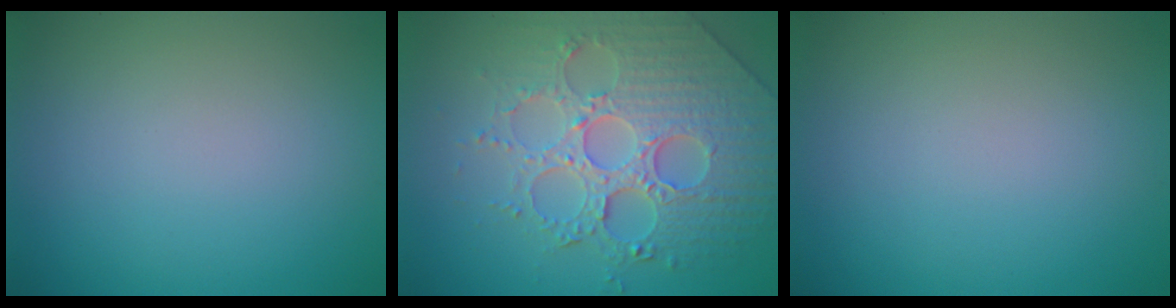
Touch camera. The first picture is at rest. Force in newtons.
{"total": 7.1, "press": 5.9, "slide": 4.0}
{"total": 0.0}